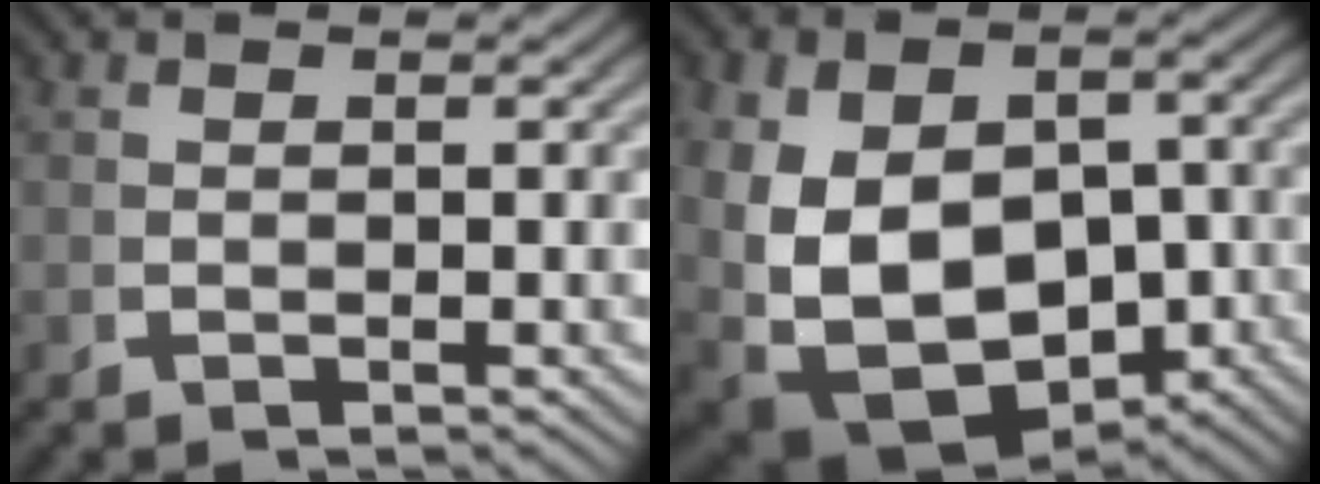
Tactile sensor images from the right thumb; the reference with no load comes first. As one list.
[{"total": 14.7, "force": [-3.6, 10.3, 9.9], "torque": [-0.228, -0.087, -0.012]}]